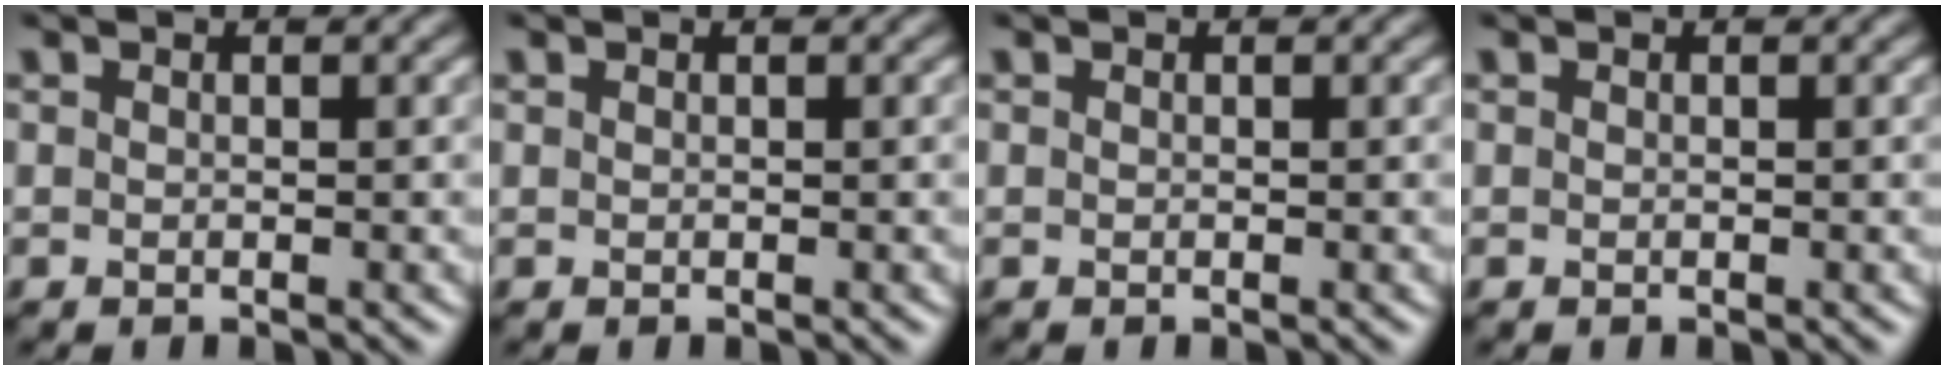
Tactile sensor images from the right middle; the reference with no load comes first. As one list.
[{"total": 0.0}, {"total": 0.0}, {"total": 0.0}]